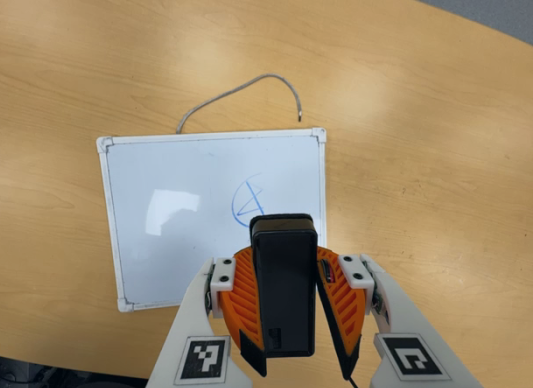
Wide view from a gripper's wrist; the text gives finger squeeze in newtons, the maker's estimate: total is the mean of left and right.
{"total": 11.2, "left": 10.2, "right": 12.1}